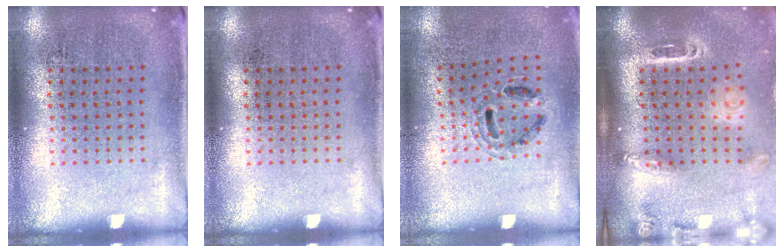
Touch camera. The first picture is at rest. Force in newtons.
{"total": 0.0}
{"total": 0.9, "press": 0.8, "slide": 0.3}
{"total": 2.7, "press": 1.9, "slide": 1.8}